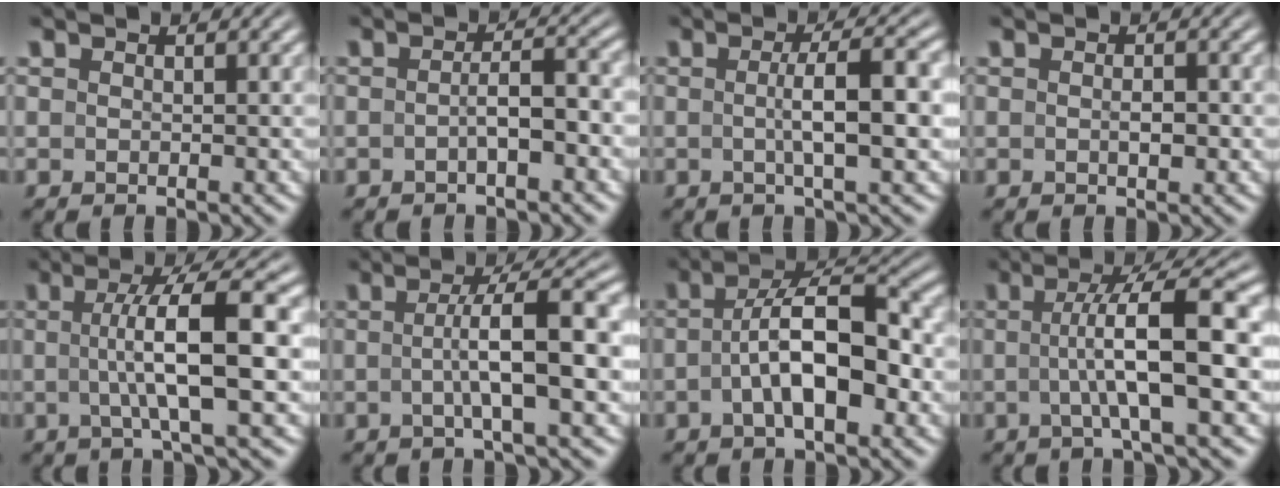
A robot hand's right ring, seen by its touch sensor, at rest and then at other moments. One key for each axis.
{"total": 2.2, "fx": -1.2, "fy": 0.2, "fz": 1.8, "tx": -0.021, "ty": 0.000, "tz": -0.022}
{"total": 3.5, "fx": -0.3, "fy": -0.3, "fz": 3.4, "tx": -0.054, "ty": 0.002, "tz": -0.006}
{"total": 1.0, "fx": -0.3, "fy": 0.4, "fz": 0.9, "tx": -0.015, "ty": -0.001, "tz": -0.004}
{"total": 5.6, "fx": 0.1, "fy": 0.1, "fz": 5.6, "tx": -0.094, "ty": 0.002, "tz": 0.003}
{"total": 5.0, "fx": -0.7, "fy": 0.0, "fz": 5.0, "tx": -0.071, "ty": 0.005, "tz": -0.010}
{"total": 6.1, "fx": -0.8, "fy": 2.7, "fz": 5.4, "tx": -0.083, "ty": -0.004, "tz": -0.014}
{"total": 6.2, "fx": -0.1, "fy": 0.5, "fz": 6.2, "tx": -0.098, "ty": 0.008, "tz": -0.001}